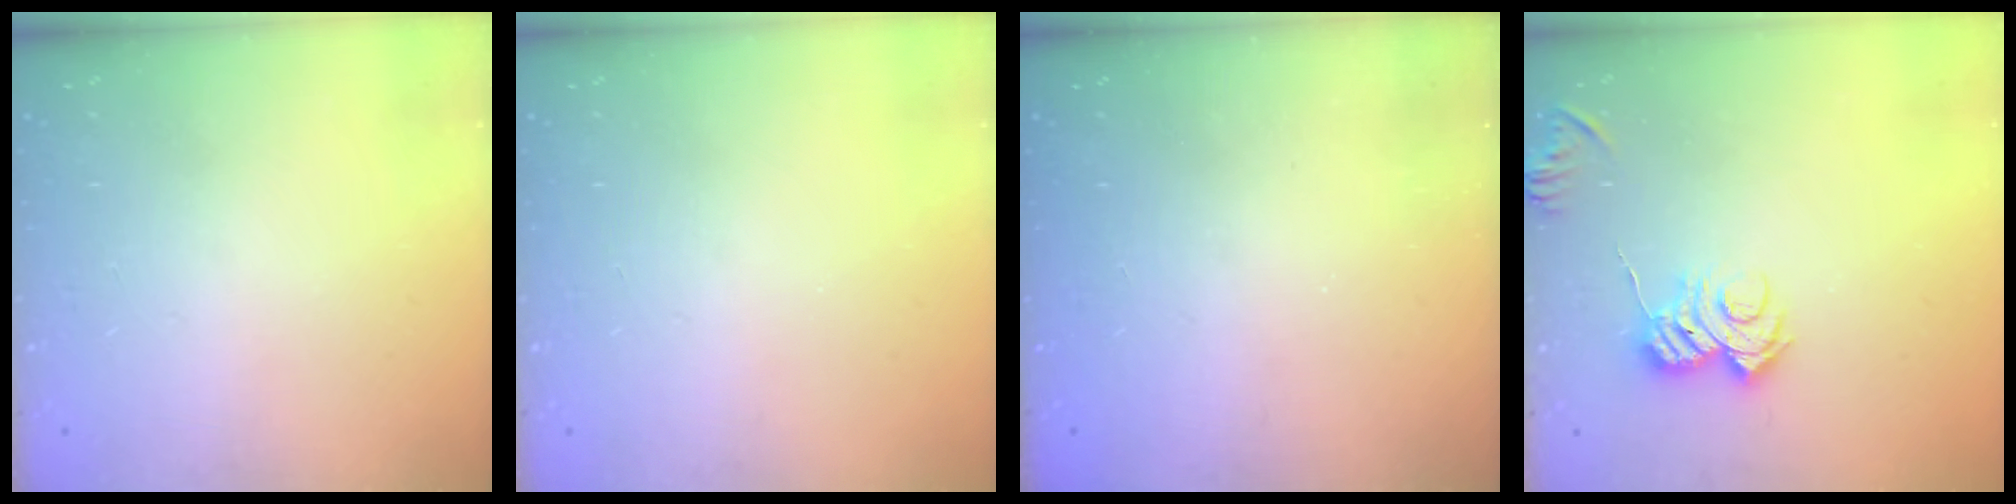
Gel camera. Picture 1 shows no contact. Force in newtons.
{"total": 0.0}
{"total": 2.3, "press": 2.2, "slide": 0.8}
{"total": 8.2, "press": 8.2, "slide": 0.9}